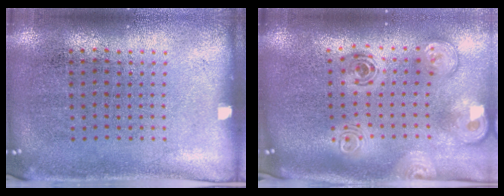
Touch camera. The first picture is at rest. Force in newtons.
{"total": 3.1, "press": 2.1, "slide": 2.3}